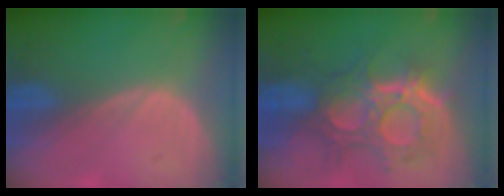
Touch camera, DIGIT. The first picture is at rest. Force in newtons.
{"total": 10.8, "press": 10.2, "slide": 3.8}